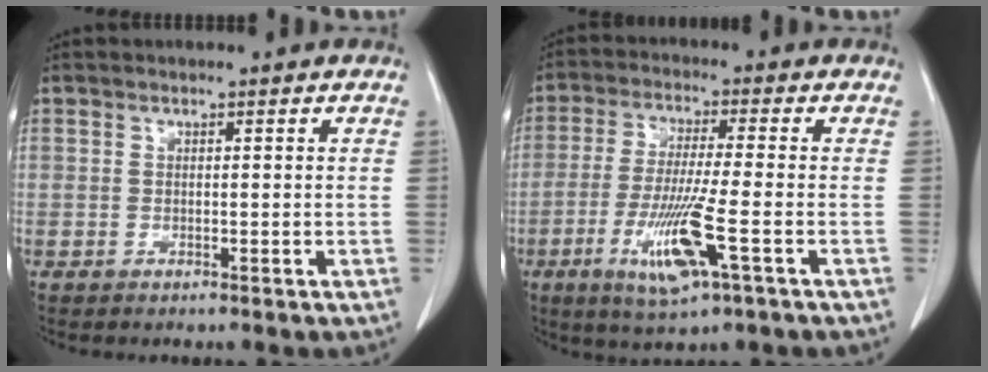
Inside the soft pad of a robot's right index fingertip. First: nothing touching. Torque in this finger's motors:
{"motor_torque": [0.43, -0.24, 0.18, 0.09]}